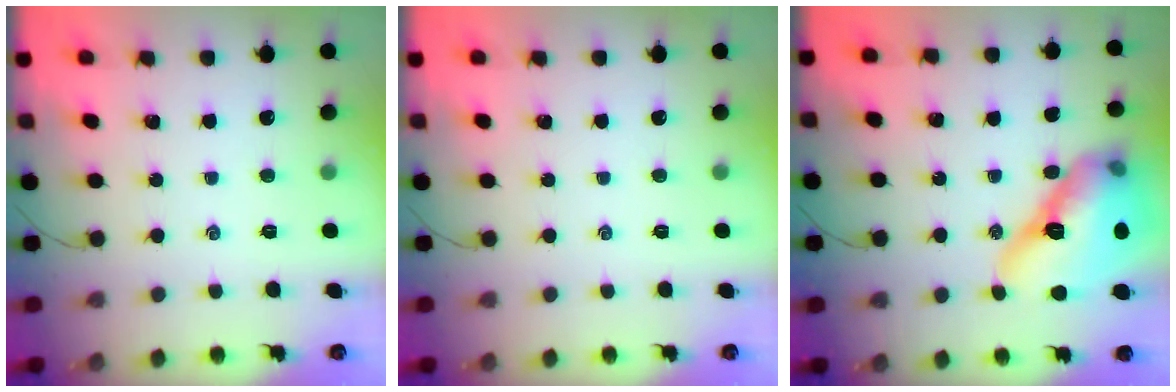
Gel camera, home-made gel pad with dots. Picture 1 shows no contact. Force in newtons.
{"total": 0.0}
{"total": 19.7, "press": 18.9, "slide": 5.7}